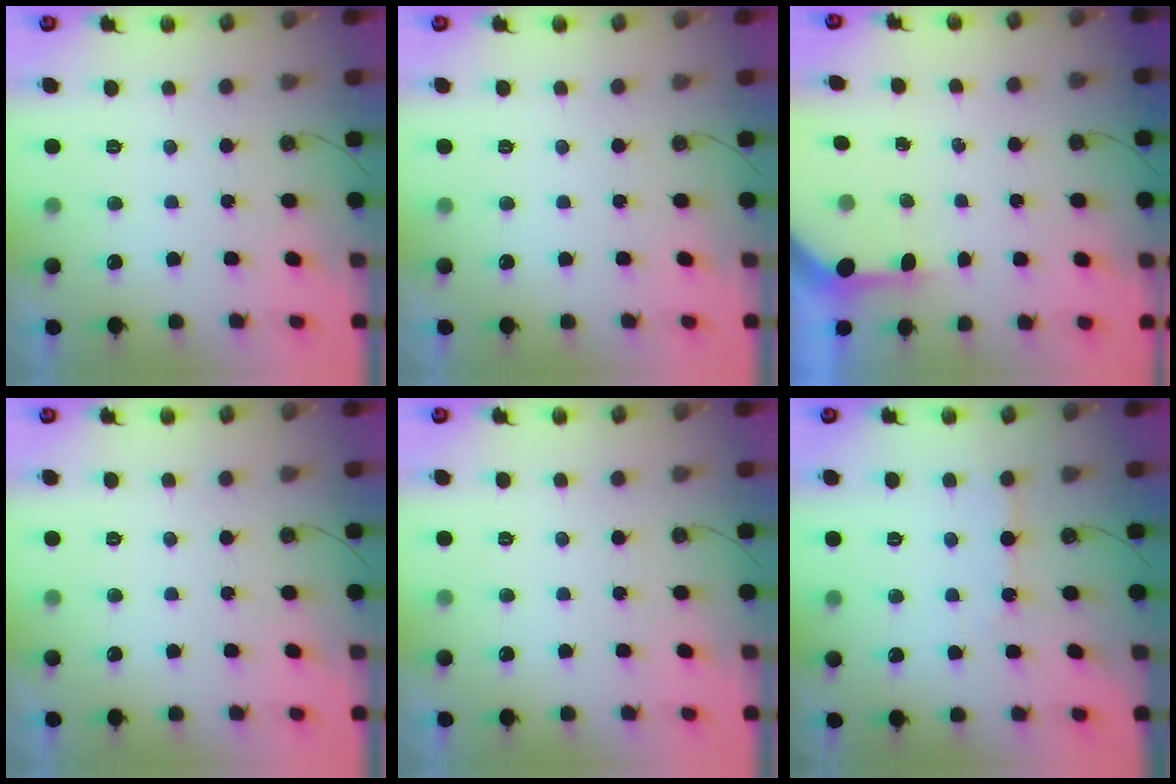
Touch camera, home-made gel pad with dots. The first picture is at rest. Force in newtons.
{"total": 0.0}
{"total": 2.9, "press": 2.9, "slide": 0.2}
{"total": 0.0}
{"total": 0.0}
{"total": 4.0, "press": 3.9, "slide": 0.6}